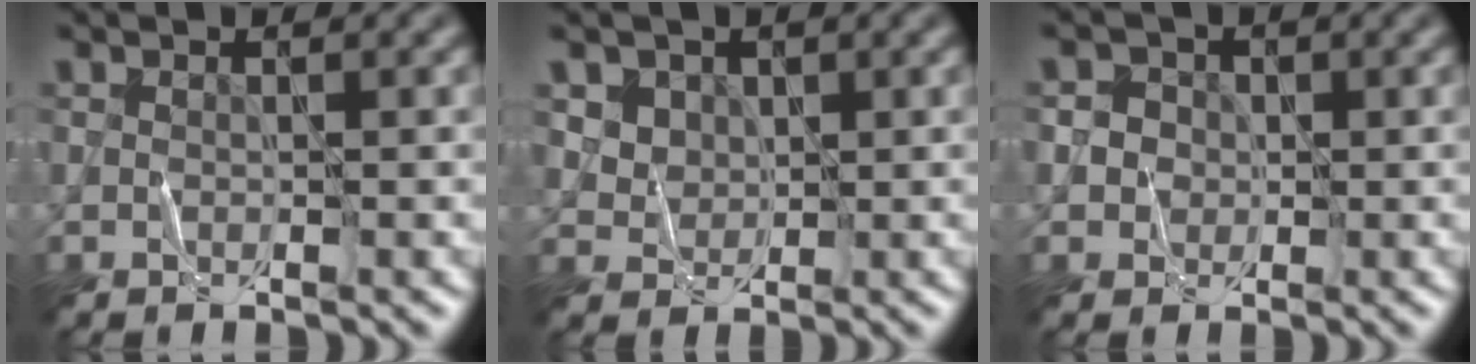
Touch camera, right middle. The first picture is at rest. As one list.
[{"total": 4.5, "force": [2.4, 3.3, 1.8], "torque": [-0.052, -0.001, 0.050]}, {"total": 3.0, "force": [0.7, 2.8, 1.0], "torque": [0.000, 0.009, 0.004]}]